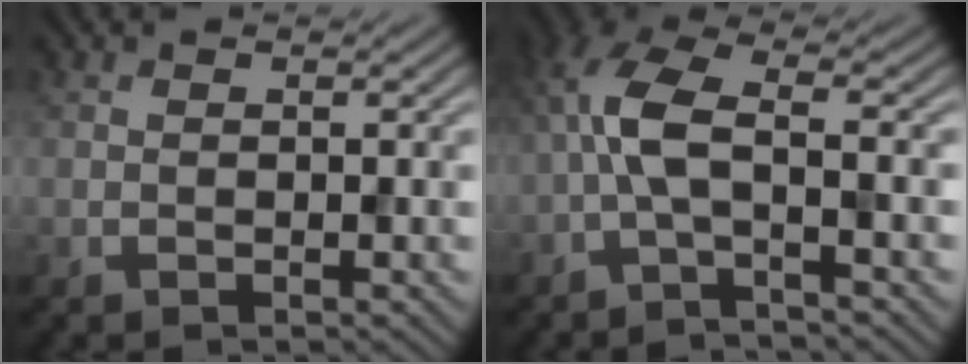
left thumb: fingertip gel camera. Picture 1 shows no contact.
{"total": 5.4, "force": [-1.7, 1.6, 4.9], "torque": [-0.111, 0.012, -0.047]}